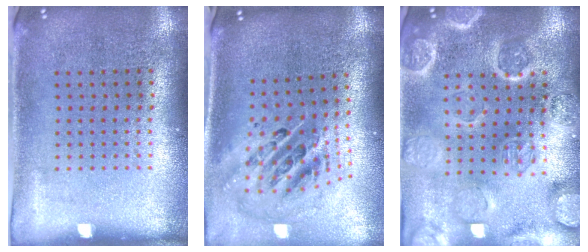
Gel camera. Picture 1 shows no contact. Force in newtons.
{"total": 2.7, "press": 1.8, "slide": 2.0}
{"total": 3.9, "press": 3.6, "slide": 1.4}